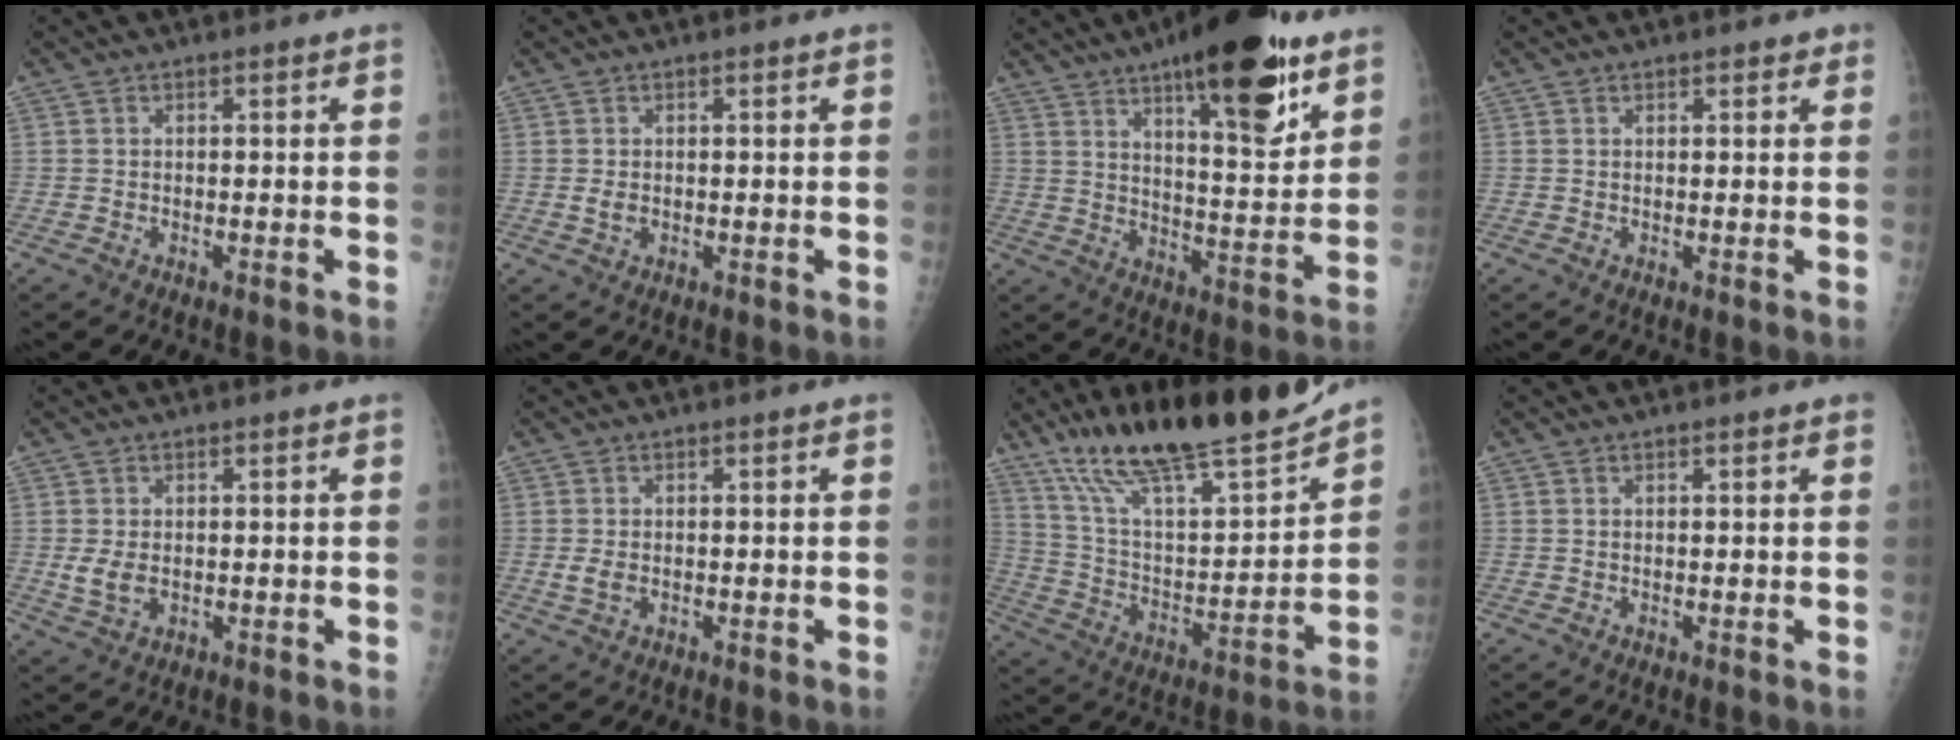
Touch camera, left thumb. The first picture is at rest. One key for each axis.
{"total": 1.5, "fx": 0.0, "fy": 1.1, "fz": 1.1, "tx": -0.017, "ty": -0.001, "tz": 0.002}
{"total": 21.0, "fx": 12.3, "fy": 6.2, "fz": 15.8, "tx": -0.205, "ty": -0.062, "tz": 0.186}
{"total": 1.4, "fx": 1.0, "fy": 0.7, "fz": 0.6, "tx": 0.002, "ty": -0.002, "tz": 0.009}
{"total": 3.5, "fx": 0.0, "fy": 2.2, "fz": 2.7, "tx": -0.054, "ty": -0.009, "tz": 0.006}
{"total": 2.0, "fx": -0.1, "fy": 1.3, "fz": 1.6, "tx": -0.035, "ty": -0.005, "tz": -0.003}
{"total": 22.9, "fx": 18.6, "fy": 4.4, "fz": 12.6, "tx": -0.187, "ty": -0.090, "tz": 0.323}
{"total": 1.0, "fx": 0.8, "fy": 0.2, "fz": 0.6, "tx": -0.005, "ty": 0.001, "tz": 0.009}